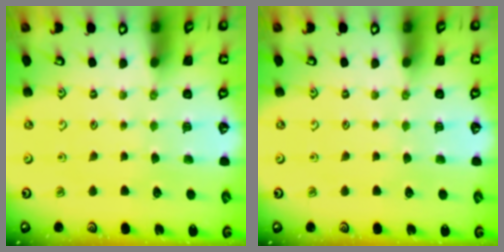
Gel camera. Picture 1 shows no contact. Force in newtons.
{"total": 0.0}